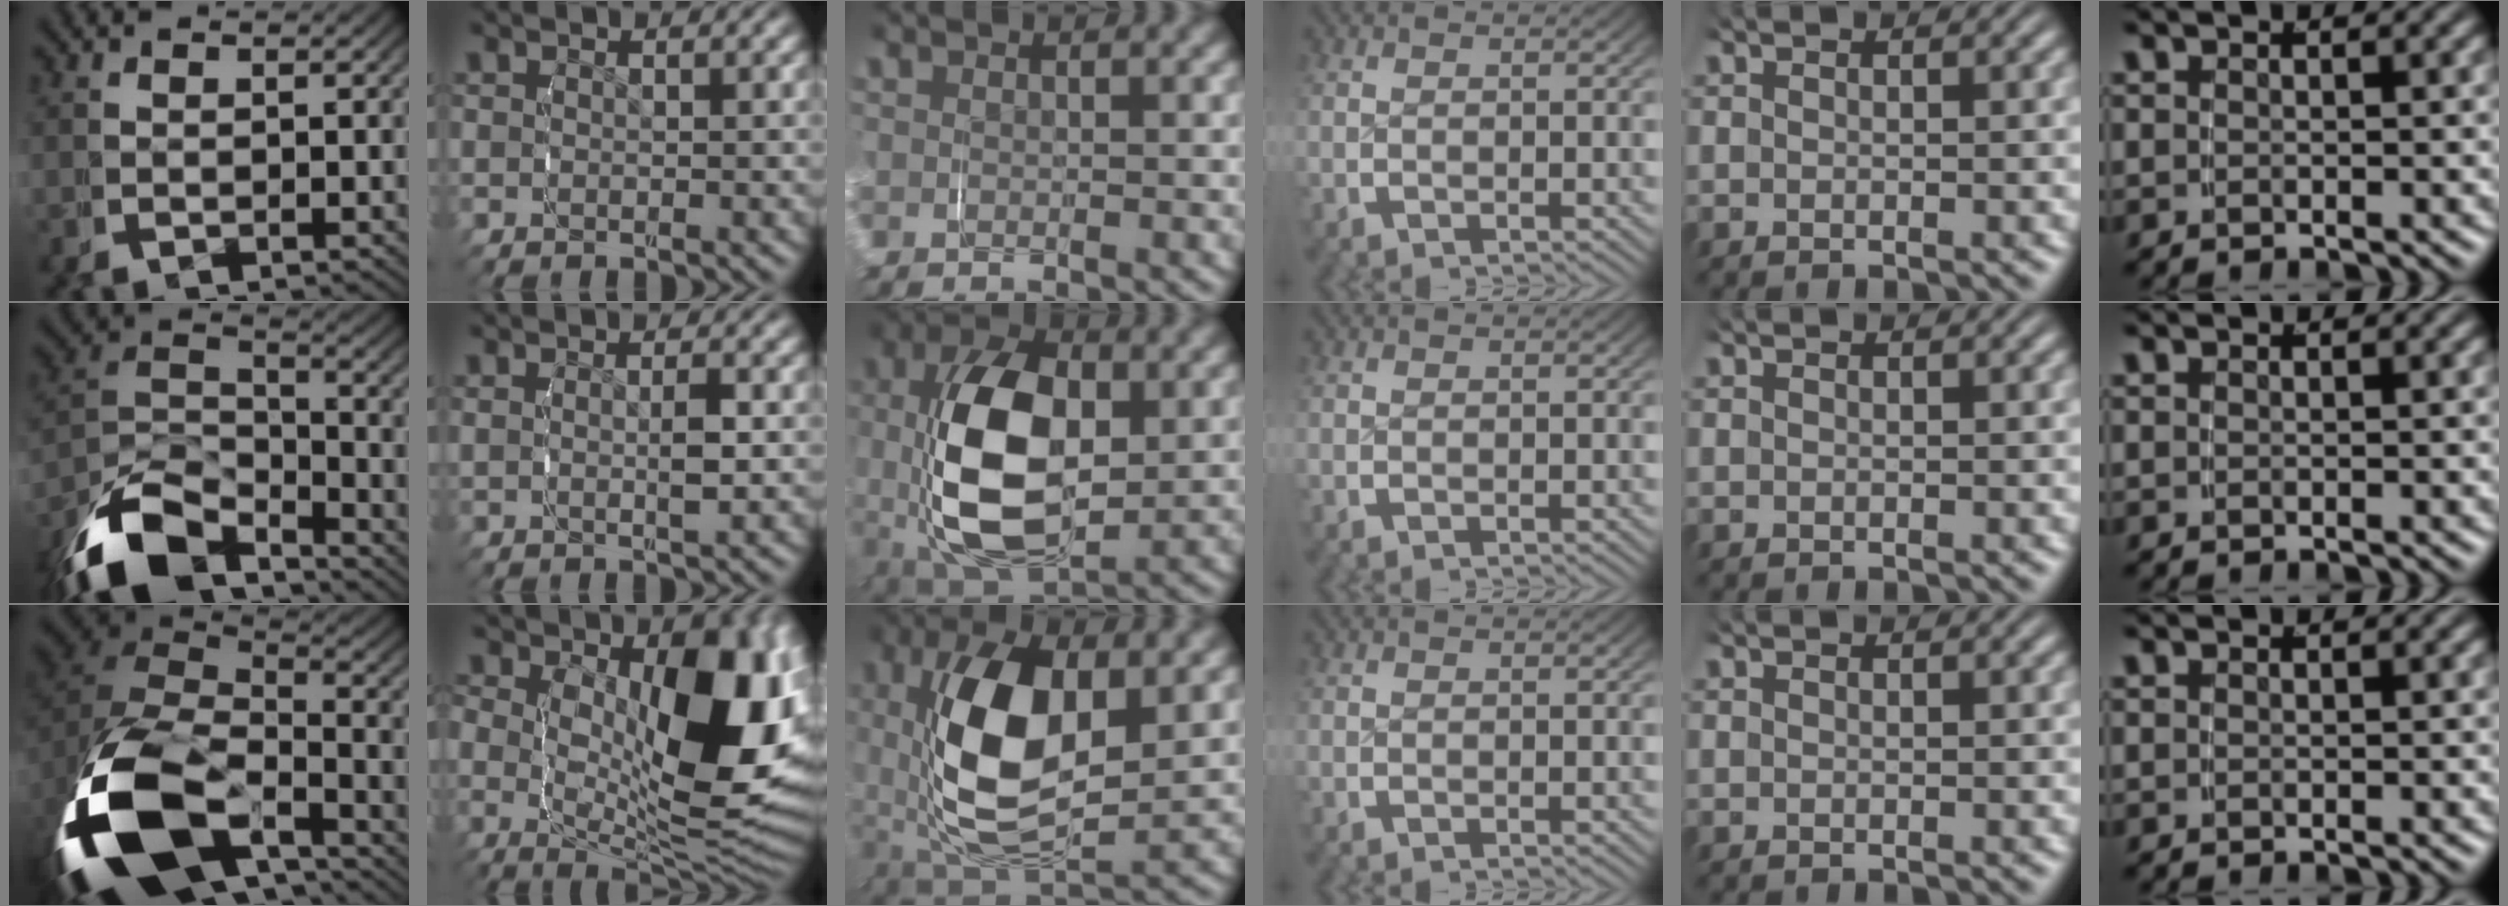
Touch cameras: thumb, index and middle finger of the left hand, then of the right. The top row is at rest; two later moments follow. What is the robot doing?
{"motion": "grasp_and_lifting", "object": "fork"}